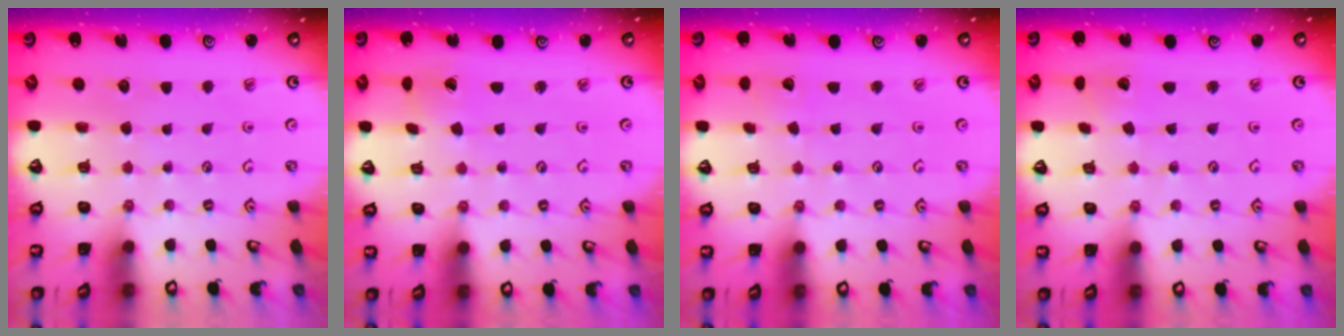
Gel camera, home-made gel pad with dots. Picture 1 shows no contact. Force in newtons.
{"total": 0.7, "press": 0.7, "slide": 0.1}
{"total": 1.2, "press": 1.2, "slide": 0.1}
{"total": 1.9, "press": 1.9, "slide": 0.1}